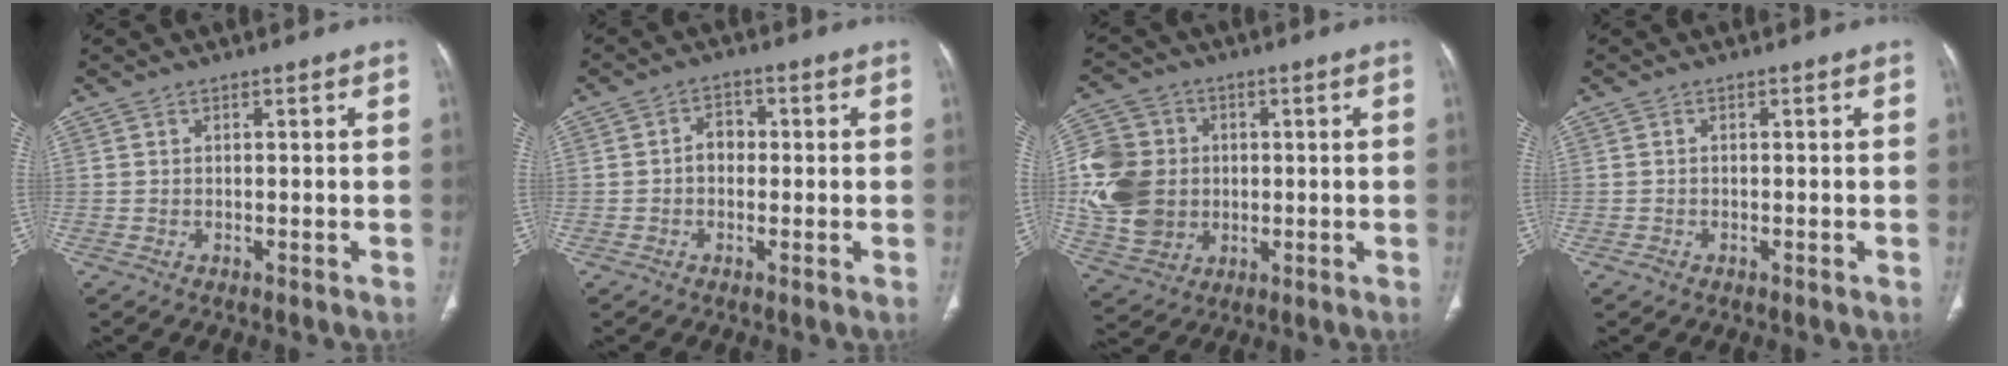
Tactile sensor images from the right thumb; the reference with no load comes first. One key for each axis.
{"total": 3.4, "fx": -0.3, "fy": 2.7, "fz": 2.0, "tx": -0.018, "ty": 0.016, "tz": -0.013}
{"total": 15.1, "fx": -0.2, "fy": 12.7, "fz": 8.1, "tx": -0.153, "ty": 0.007, "tz": 0.003}
{"total": 0.7, "fx": -0.5, "fy": 0.5, "fz": 0.2, "tx": -0.005, "ty": 0.000, "tz": -0.012}